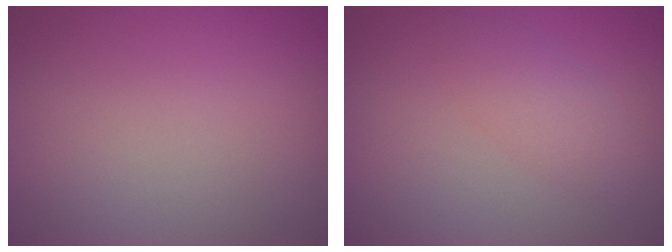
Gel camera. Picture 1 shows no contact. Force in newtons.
{"total": 2.2, "press": 2.2, "slide": 0.1}